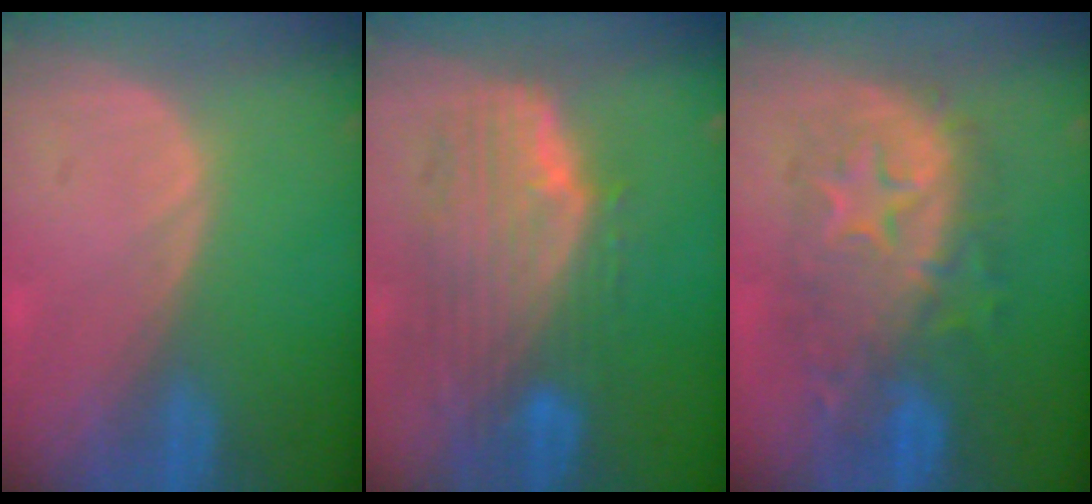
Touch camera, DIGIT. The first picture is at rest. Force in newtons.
{"total": 9.8, "press": 8.6, "slide": 4.8}
{"total": 9.9, "press": 9.9, "slide": 0.5}